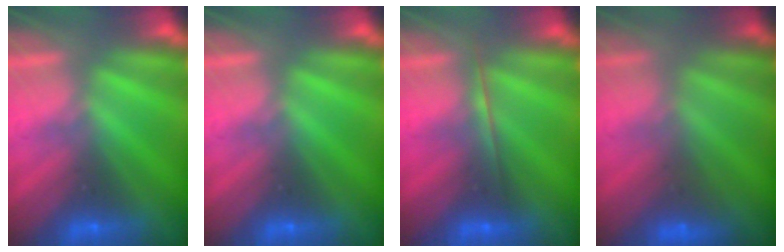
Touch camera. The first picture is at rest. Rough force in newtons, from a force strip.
{"total": 0.0}
{"total": 1.7}
{"total": 2.4}